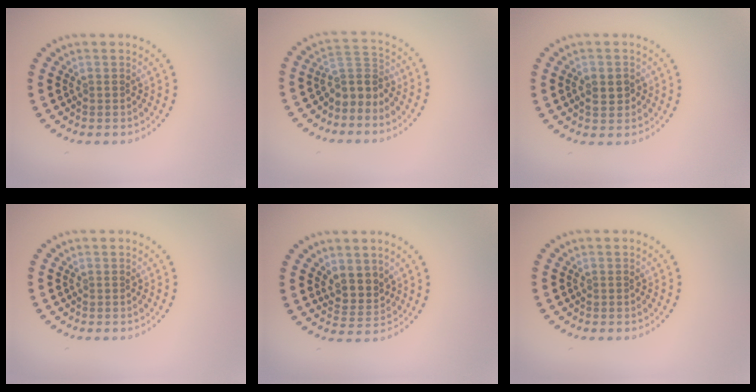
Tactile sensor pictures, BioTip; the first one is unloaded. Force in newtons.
{"total": 2.9, "press": 2.1, "slide": 2.0}
{"total": 2.1, "press": 2.1, "slide": 0.2}
{"total": 0.0}
{"total": 2.5, "press": 2.1, "slide": 1.3}
{"total": 0.0}